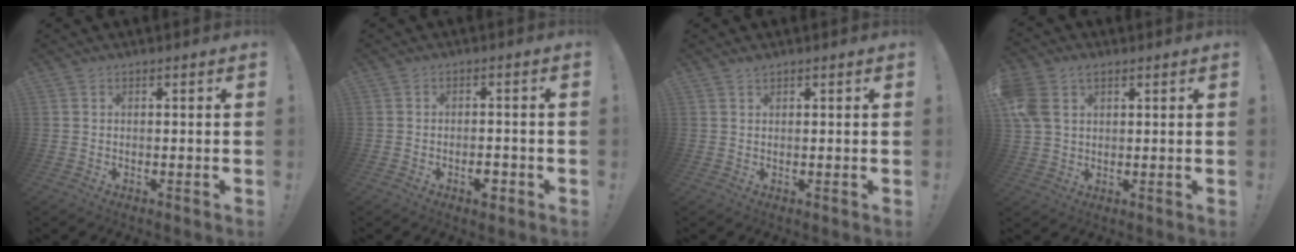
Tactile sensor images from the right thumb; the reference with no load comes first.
{"total": 3.6, "force": [-2.0, 1.9, 2.4], "torque": [-0.031, 0.011, -0.032]}
{"total": 0.9, "force": [0.8, 0.2, 0.4], "torque": [-0.004, -0.001, 0.014]}
{"total": 7.6, "force": [3.2, 5.3, 4.4], "torque": [-0.090, -0.006, 0.065]}